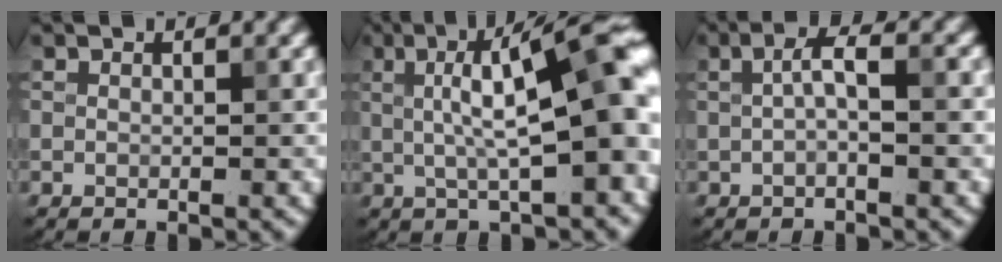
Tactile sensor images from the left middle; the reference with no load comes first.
{"total": 10.6, "force": [1.7, 2.6, 10.1], "torque": [-0.139, 0.019, 0.023]}
{"total": 2.5, "force": [0.1, 0.5, 2.4], "torque": [-0.045, 0.009, -0.002]}